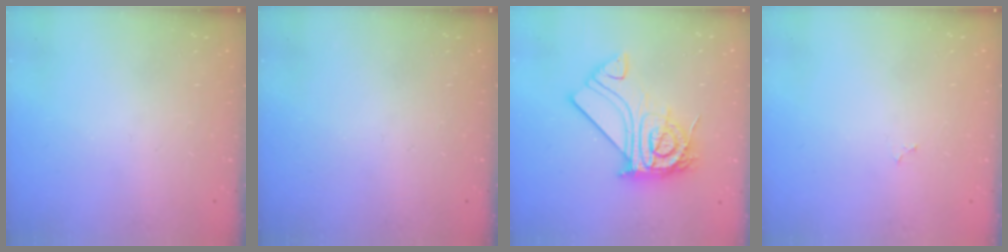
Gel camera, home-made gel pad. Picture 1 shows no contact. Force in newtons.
{"total": 0.0}
{"total": 21.6, "press": 21.6, "slide": 2.0}
{"total": 2.3, "press": 2.3, "slide": 0.2}